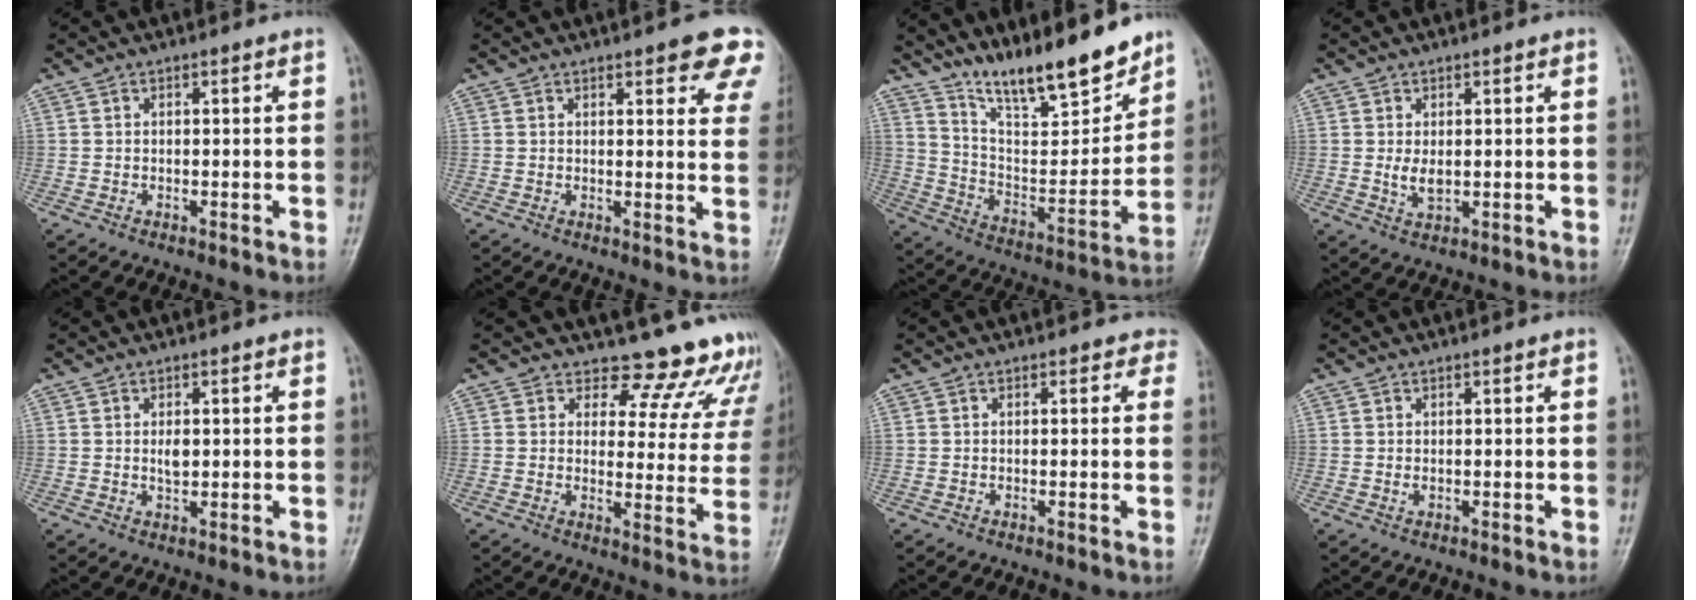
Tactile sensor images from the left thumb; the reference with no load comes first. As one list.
[{"total": 10.1, "force": [6.2, 3.3, 7.2], "torque": [-0.049, -0.023, 0.064]}, {"total": 17.5, "force": [14.4, 3.8, 9.2], "torque": [-0.112, -0.093, 0.255]}, {"total": 2.8, "force": [0.4, 1.6, 2.3], "torque": [-0.039, -0.009, 0.014]}, {"total": 2.1, "force": [0.3, 1.1, 1.7], "torque": [-0.027, -0.004, 0.007]}, {"total": 13.9, "force": [13.0, 4.9, 1.1], "torque": [0.040, -0.121, 0.124]}, {"total": 2.1, "force": [1.4, 1.5, 0.2], "torque": [0.024, -0.005, -0.005]}, {"total": 0.6, "force": [0.1, 0.4, 0.4], "torque": [-0.007, -0.001, 0.002]}]